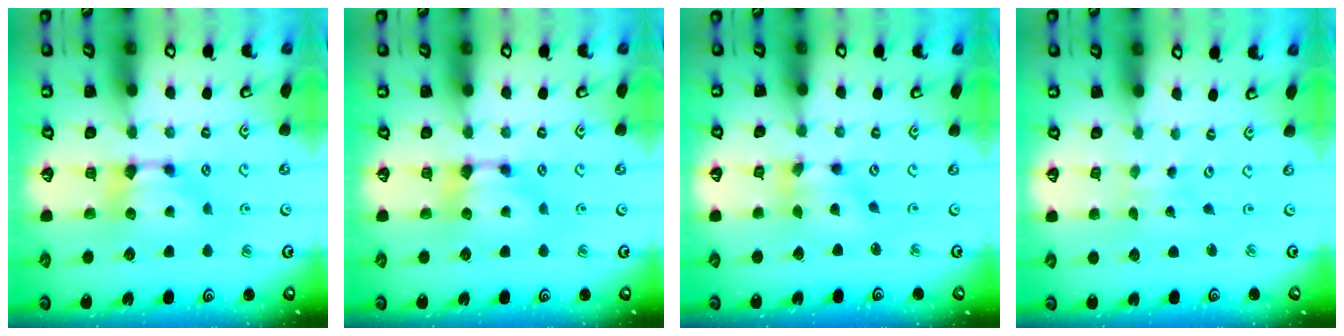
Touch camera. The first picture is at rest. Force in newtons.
{"total": 0.0}
{"total": 3.4, "press": 3.0, "slide": 1.7}
{"total": 6.7, "press": 6.6, "slide": 0.5}